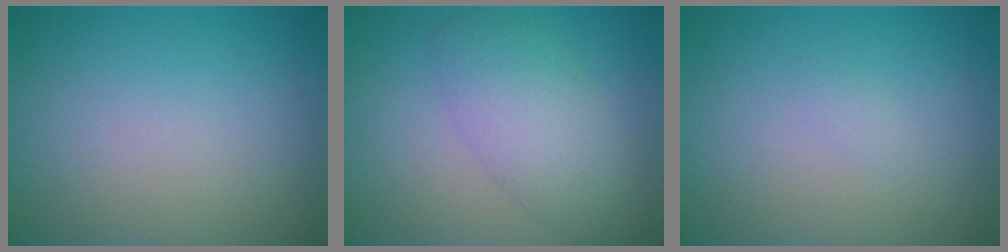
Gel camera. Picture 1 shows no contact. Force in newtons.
{"total": 5.0, "press": 5.0, "slide": 0.2}
{"total": 0.5, "press": 0.5, "slide": 0.0}